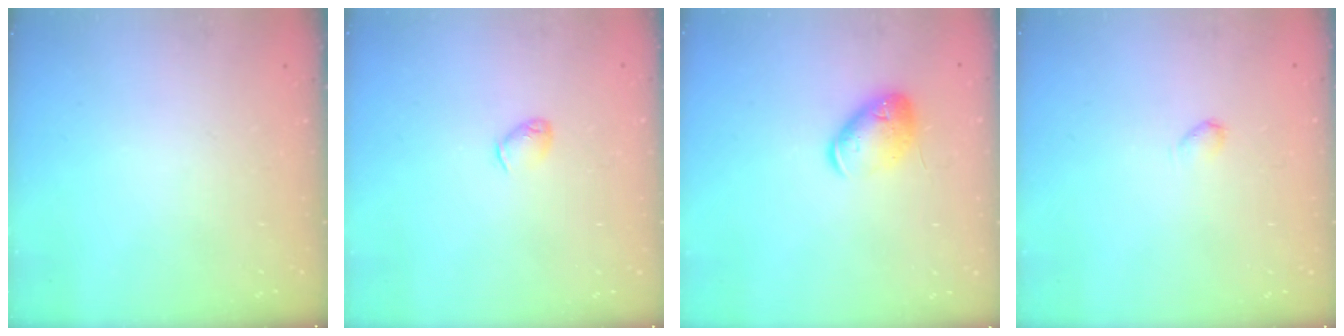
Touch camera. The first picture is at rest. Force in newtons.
{"total": 3.3, "press": 3.2, "slide": 0.6}
{"total": 10.8, "press": 10.6, "slide": 1.8}
{"total": 2.2, "press": 2.2, "slide": 0.4}